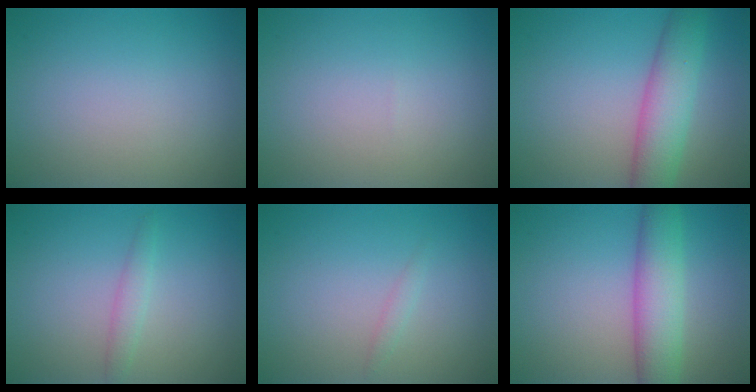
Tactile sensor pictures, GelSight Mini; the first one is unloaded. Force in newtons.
{"total": 0.0}
{"total": 5.5, "press": 5.5, "slide": 0.1}
{"total": 1.4, "press": 1.4, "slide": 0.0}
{"total": 0.7, "press": 0.7, "slide": 0.1}
{"total": 5.3, "press": 5.3, "slide": 0.1}